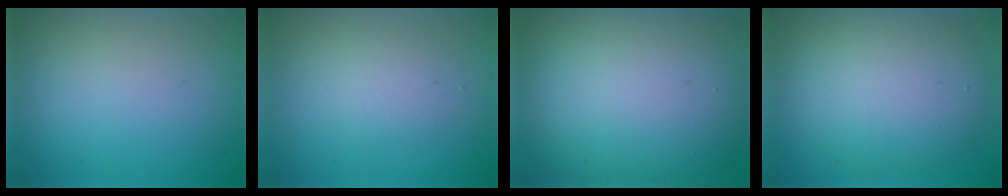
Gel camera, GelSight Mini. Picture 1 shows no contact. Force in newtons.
{"total": 2.0, "press": 2.0, "slide": 0.1}
{"total": 16.0, "press": 16.0, "slide": 1.3}
{"total": 8.0, "press": 8.0, "slide": 0.2}